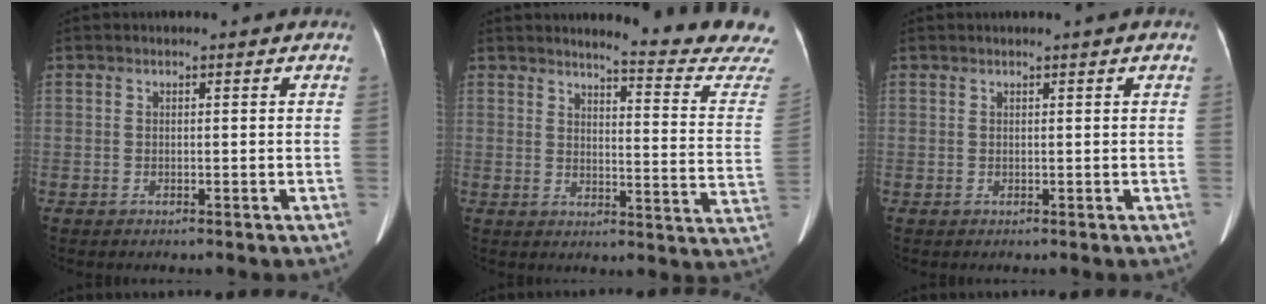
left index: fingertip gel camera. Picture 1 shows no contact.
{"total": 15.7, "force": [15.1, -1.5, 3.8], "torque": [-0.046, -0.129, 0.161]}
{"total": 0.6, "force": [0.3, -0.2, 0.4], "torque": [-0.013, -0.003, 0.009]}